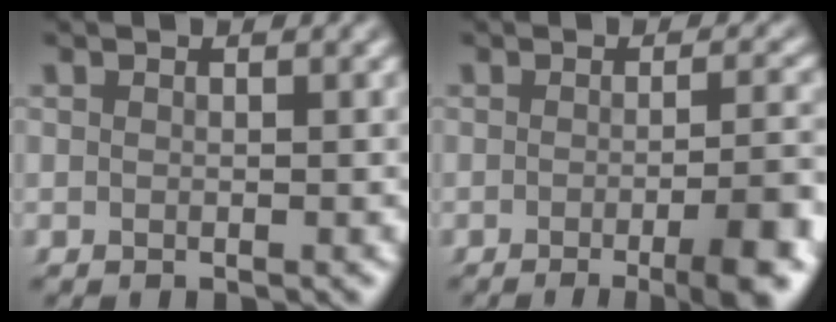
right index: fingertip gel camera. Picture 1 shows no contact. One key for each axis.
{"total": 6.7, "fx": -3.2, "fy": 1.6, "fz": 5.7, "tx": -0.065, "ty": 0.001, "tz": -0.056}